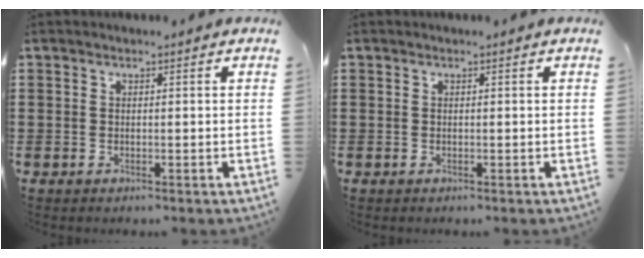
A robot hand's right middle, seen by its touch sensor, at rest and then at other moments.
{"total": 0.0}